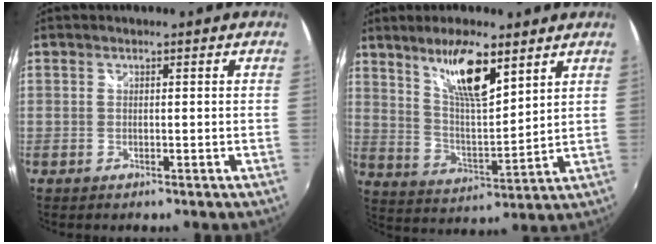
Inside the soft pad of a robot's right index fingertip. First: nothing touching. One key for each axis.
{"total": 11.5, "fx": 7.2, "fy": 2.6, "fz": 8.6, "tx": -0.150, "ty": 0.000, "tz": 0.139}